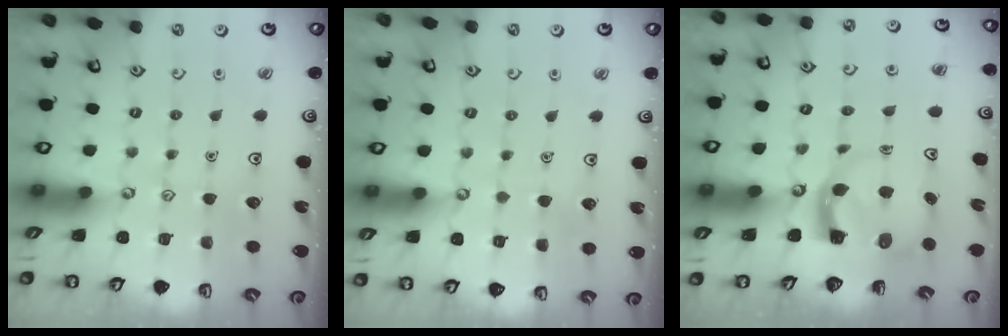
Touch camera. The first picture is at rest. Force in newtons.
{"total": 1.4, "press": 1.4, "slide": 0.1}
{"total": 3.7, "press": 3.6, "slide": 0.5}